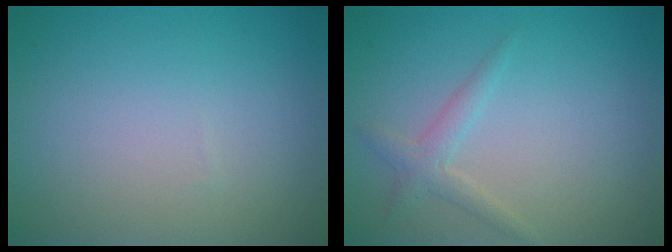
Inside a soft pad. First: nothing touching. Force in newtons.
{"total": 1.7, "press": 1.7, "slide": 0.0}